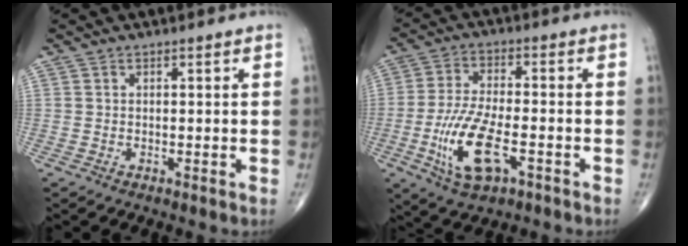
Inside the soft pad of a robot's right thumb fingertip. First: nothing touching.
{"total": 12.5, "force": [-4.3, 5.1, 10.6], "torque": [-0.217, 0.011, -0.076]}